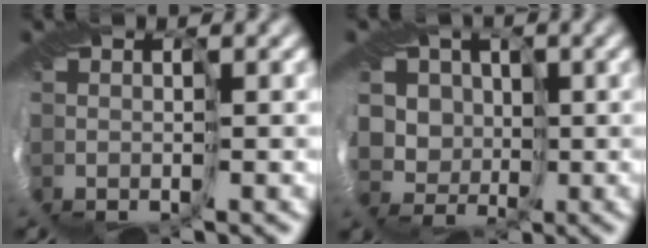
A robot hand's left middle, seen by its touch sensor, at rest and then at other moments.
{"total": 4.3, "force": [2.8, 3.3, -0.4], "torque": [-0.007, 0.007, 0.050]}